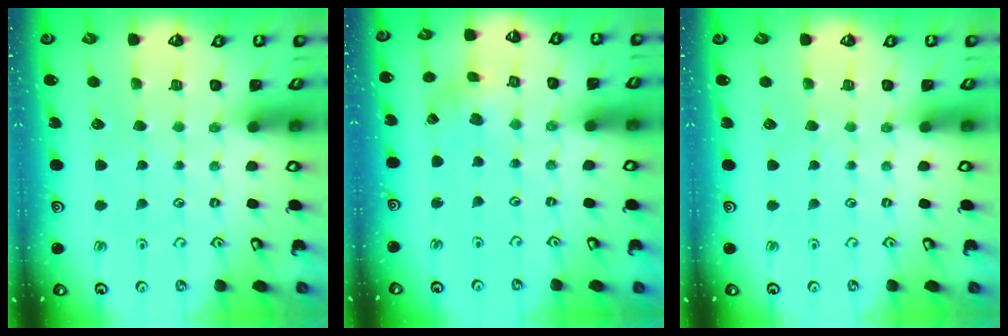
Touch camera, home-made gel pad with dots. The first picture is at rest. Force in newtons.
{"total": 1.0, "press": 1.0, "slide": 0.0}
{"total": 0.0}